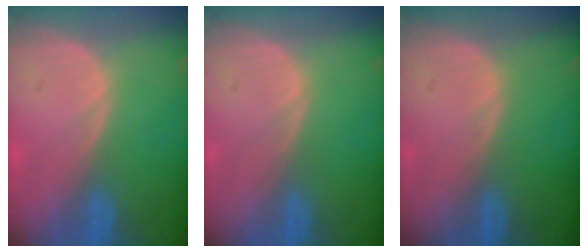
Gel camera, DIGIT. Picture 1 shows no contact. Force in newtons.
{"total": 0.0}
{"total": 0.0}